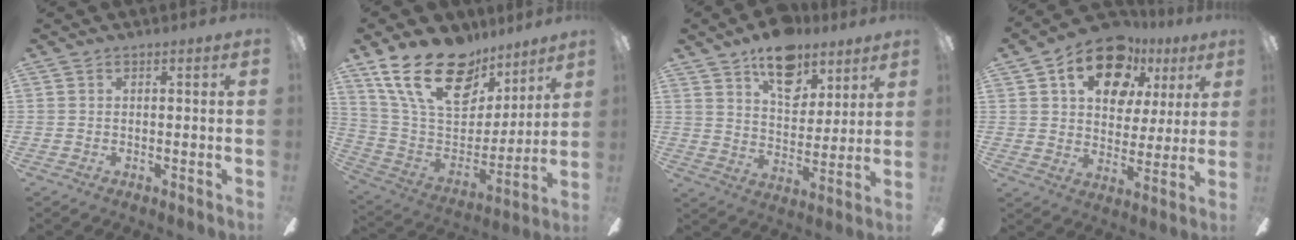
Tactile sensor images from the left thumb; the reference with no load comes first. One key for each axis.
{"total": 23.4, "fx": 15.4, "fy": 12.3, "fz": 12.8, "tx": -0.237, "ty": -0.085, "tz": 0.281}
{"total": 14.4, "fx": 9.8, "fy": 7.8, "fz": 7.2, "tx": -0.095, "ty": -0.048, "tz": 0.175}
{"total": 16.8, "fx": 9.2, "fy": 10.2, "fz": 9.6, "tx": -0.151, "ty": -0.029, "tz": 0.164}